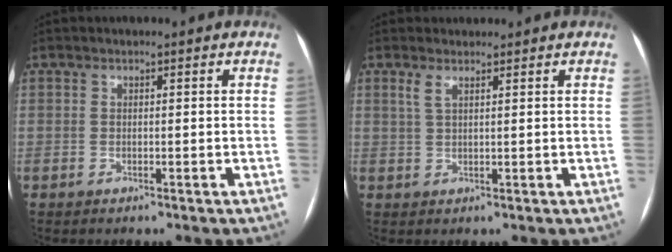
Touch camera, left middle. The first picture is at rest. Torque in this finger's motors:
{"motor_torque": [0.37, -0.40, 0.15, 0.03]}